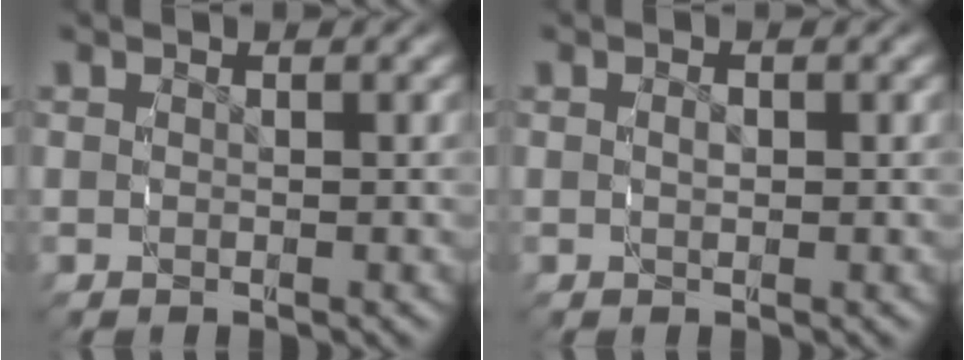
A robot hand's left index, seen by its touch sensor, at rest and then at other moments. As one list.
[{"total": 0.7, "force": [-0.3, 0.4, 0.5], "torque": [-0.013, -0.007, -0.003]}]